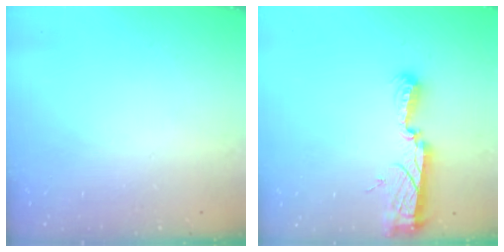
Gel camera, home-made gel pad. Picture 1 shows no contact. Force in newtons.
{"total": 9.0, "press": 8.9, "slide": 0.8}